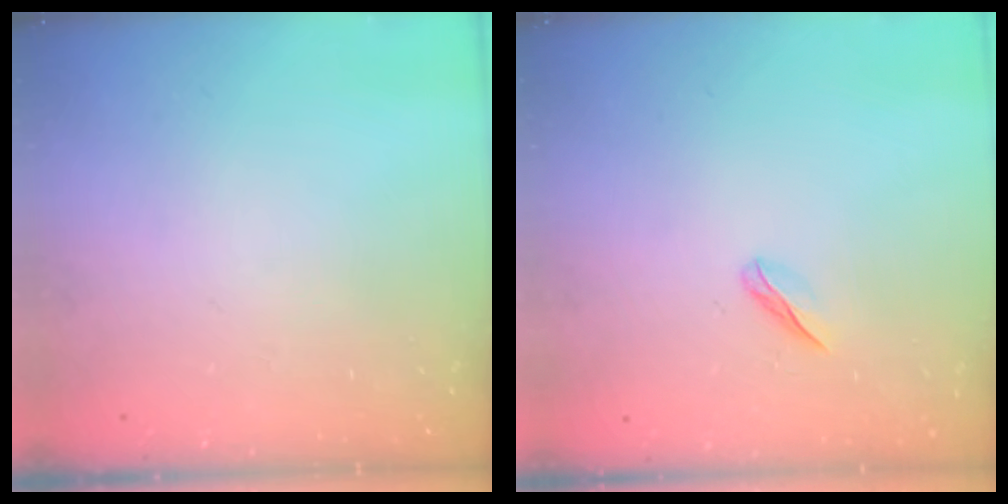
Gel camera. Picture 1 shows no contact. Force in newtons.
{"total": 2.6, "press": 2.5, "slide": 0.7}